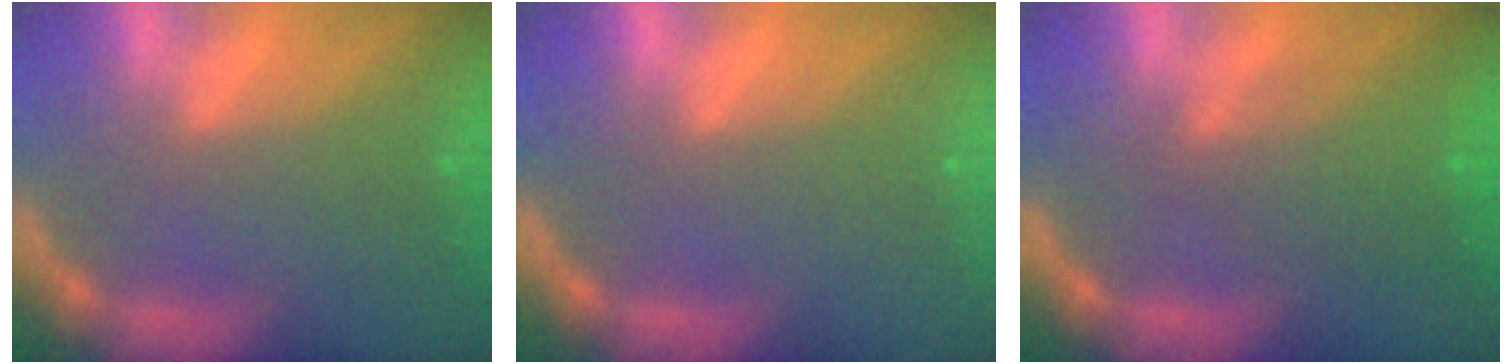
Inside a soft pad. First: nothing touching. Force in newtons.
{"total": 0.0}
{"total": 4.6}